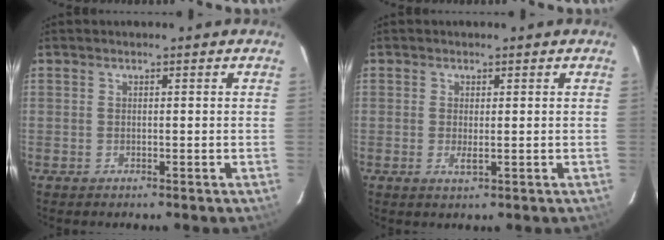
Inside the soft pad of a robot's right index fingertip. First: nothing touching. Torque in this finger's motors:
{"motor_torque": [0.23, 0.20, 0.00, 0.01]}